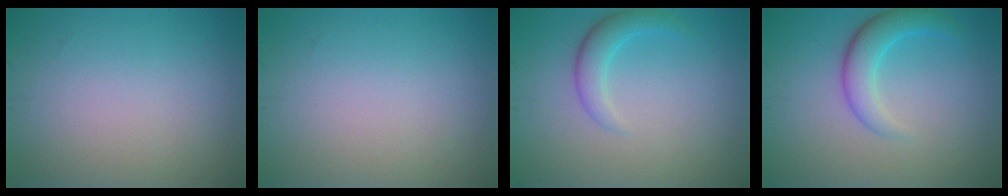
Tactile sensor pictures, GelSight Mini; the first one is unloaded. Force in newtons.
{"total": 0.0}
{"total": 2.5, "press": 2.5, "slide": 0.1}
{"total": 3.5, "press": 3.5, "slide": 0.1}